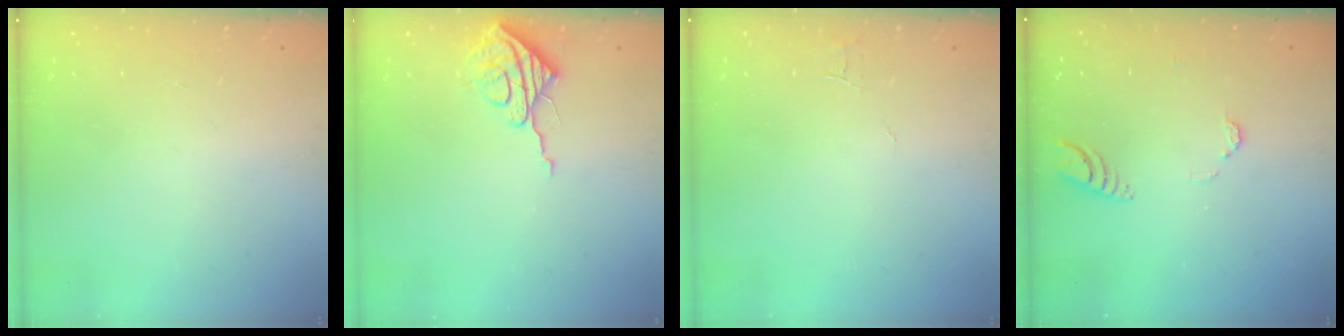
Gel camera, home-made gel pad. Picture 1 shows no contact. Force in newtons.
{"total": 7.9, "press": 7.9, "slide": 0.3}
{"total": 3.0, "press": 3.0, "slide": 0.2}
{"total": 3.3, "press": 3.3, "slide": 0.3}